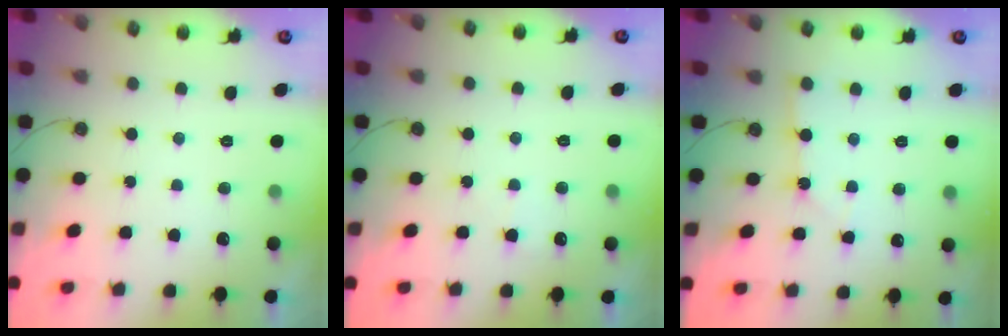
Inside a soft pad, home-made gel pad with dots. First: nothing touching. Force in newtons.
{"total": 3.0, "press": 3.0, "slide": 0.4}
{"total": 2.4, "press": 2.4, "slide": 0.3}